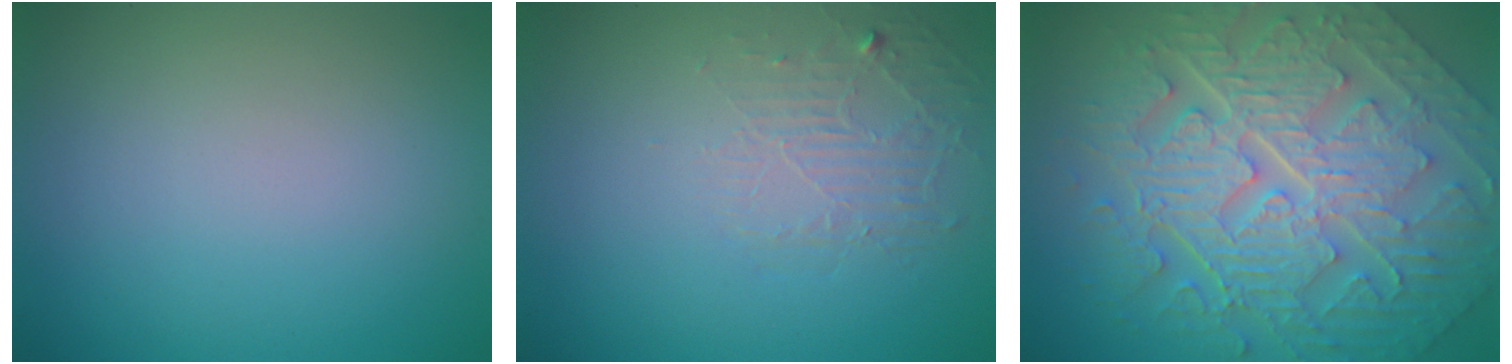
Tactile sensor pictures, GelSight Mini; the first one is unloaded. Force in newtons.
{"total": 1.9, "press": 0.6, "slide": 1.8}
{"total": 11.4, "press": 7.8, "slide": 8.3}